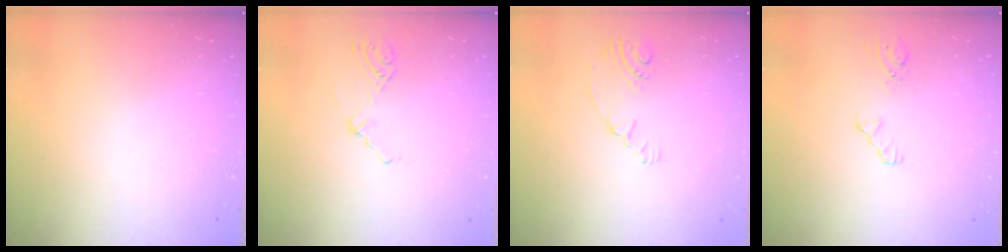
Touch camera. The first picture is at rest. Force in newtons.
{"total": 2.1, "press": 1.1, "slide": 1.8}
{"total": 5.4, "press": 0.8, "slide": 5.3}
{"total": 3.5, "press": 3.4, "slide": 0.5}